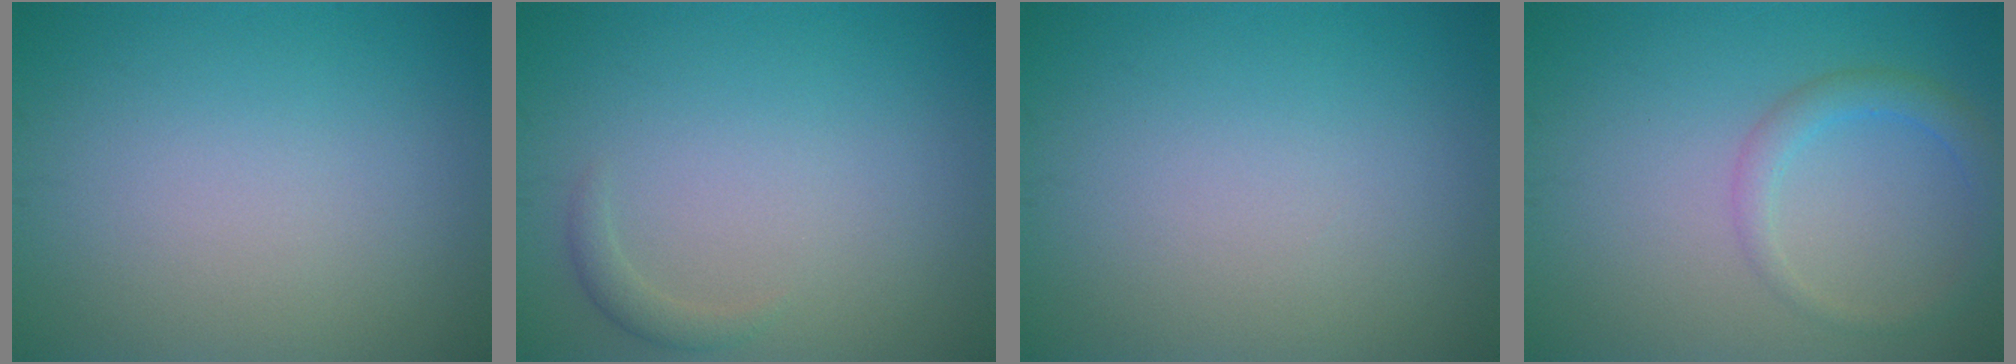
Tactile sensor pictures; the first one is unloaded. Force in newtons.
{"total": 1.1, "press": 1.1, "slide": 0.0}
{"total": 0.0}
{"total": 2.3, "press": 2.3, "slide": 0.1}